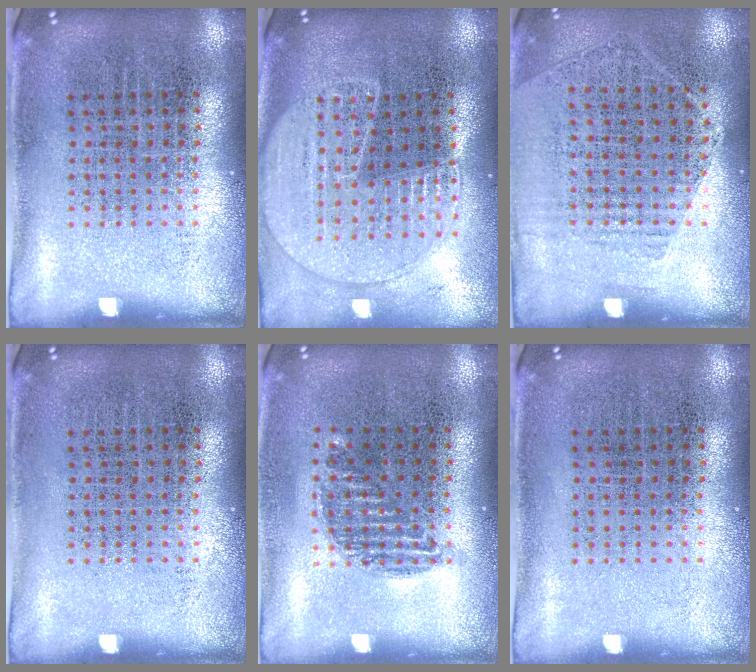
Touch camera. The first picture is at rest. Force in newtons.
{"total": 1.7, "press": 1.6, "slide": 0.6}
{"total": 1.2, "press": 1.0, "slide": 0.7}
{"total": 0.0}
{"total": 0.9, "press": 0.8, "slide": 0.4}
{"total": 0.0}